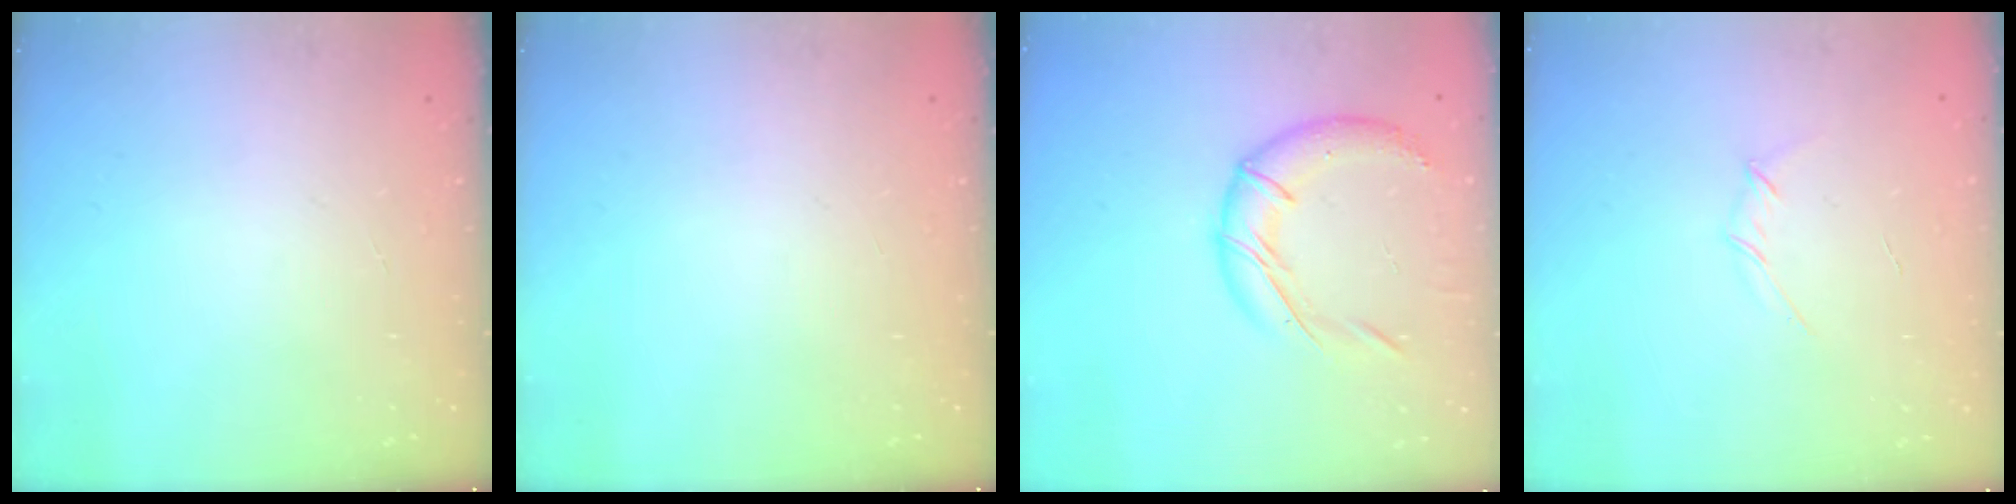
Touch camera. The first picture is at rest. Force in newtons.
{"total": 0.0}
{"total": 14.2, "press": 14.1, "slide": 1.5}
{"total": 2.6, "press": 2.5, "slide": 0.8}